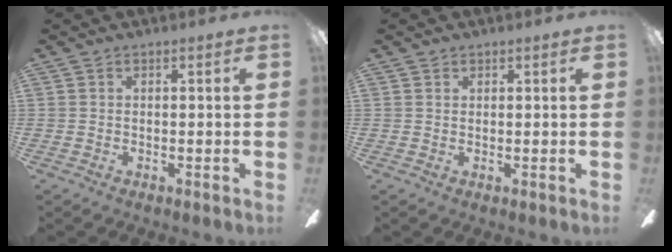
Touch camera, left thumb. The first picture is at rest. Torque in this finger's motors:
{"motor_torque": [0.06, -0.03, -0.30, 0.19, -0.03]}